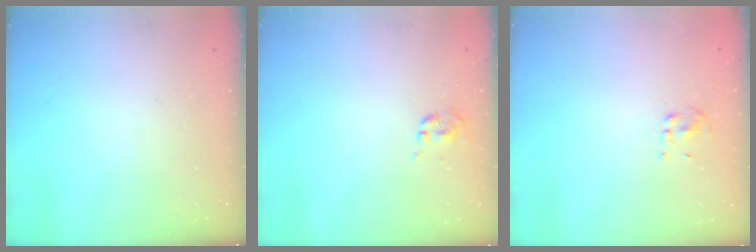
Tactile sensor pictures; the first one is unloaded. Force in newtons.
{"total": 0.0}
{"total": 3.5, "press": 3.1, "slide": 1.7}